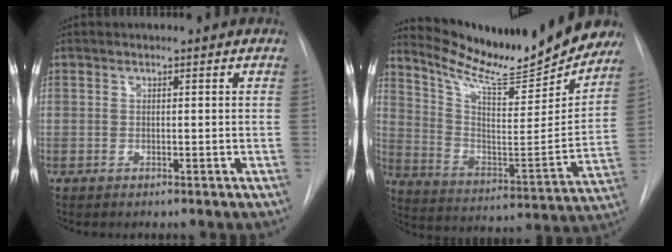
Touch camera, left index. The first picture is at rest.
{"total": 22.6, "force": [20.5, 3.8, 8.8], "torque": [-0.144, -0.062, 0.300]}